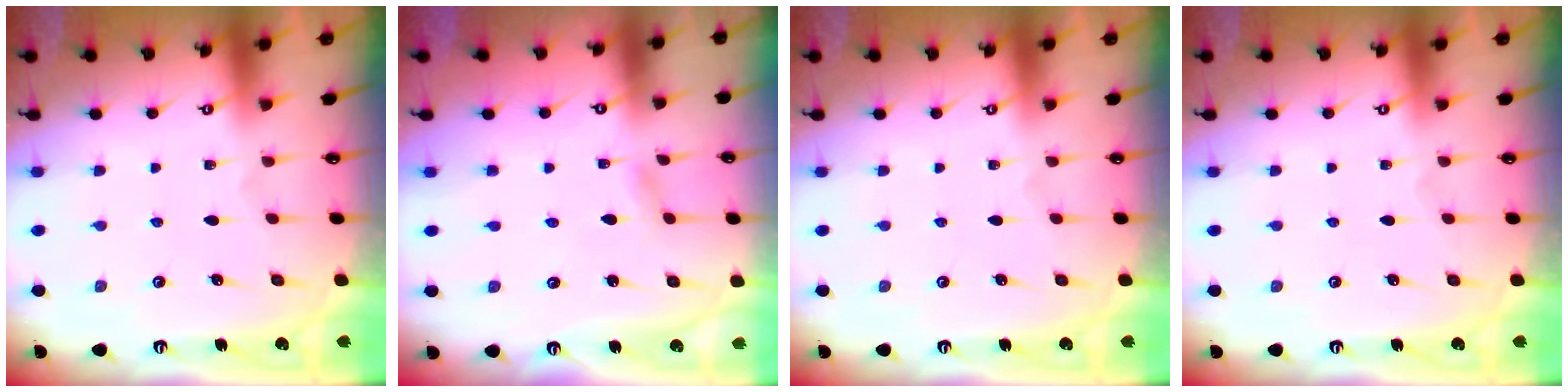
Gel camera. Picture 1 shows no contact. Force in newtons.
{"total": 2.4, "press": 2.3, "slide": 0.3}
{"total": 0.0}
{"total": 0.0}